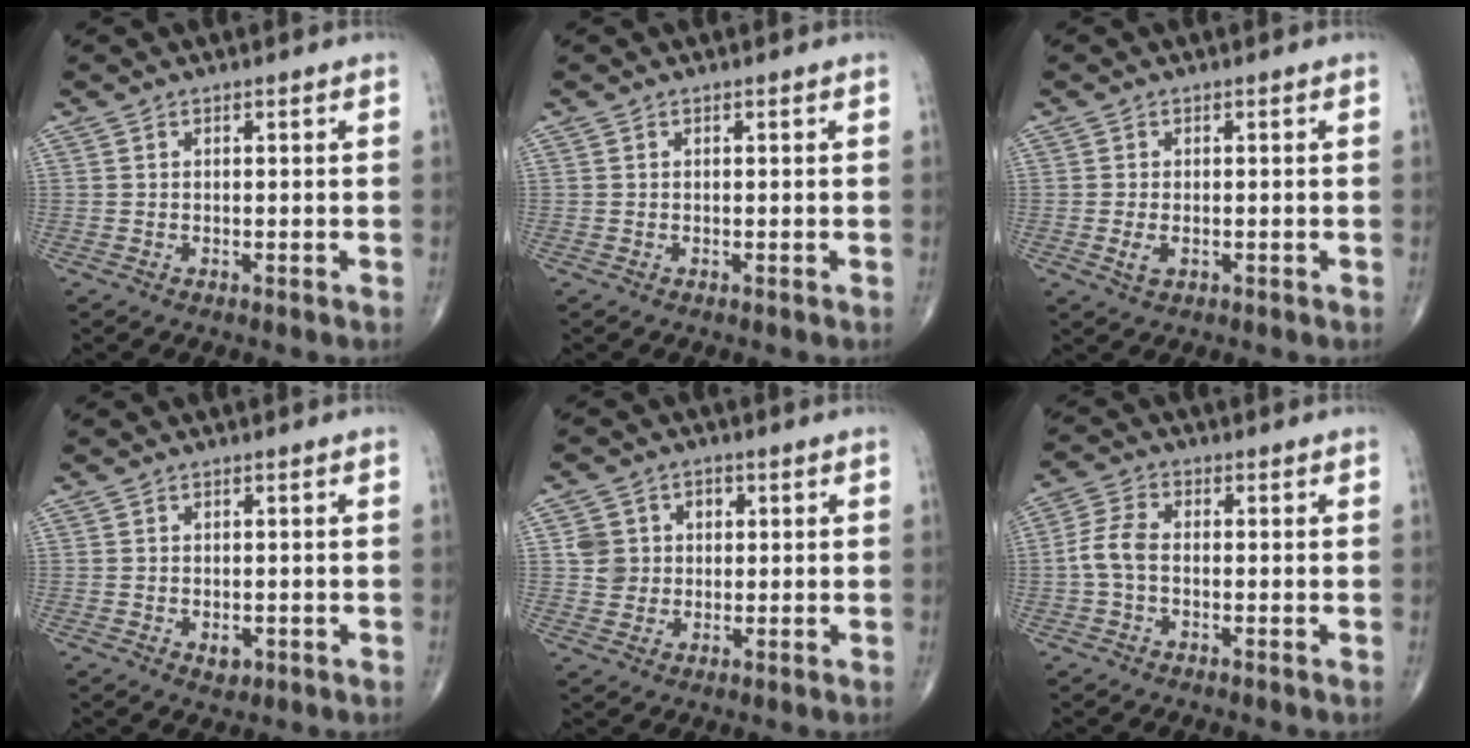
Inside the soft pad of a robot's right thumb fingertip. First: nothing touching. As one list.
[{"total": 0.0}, {"total": 2.2, "force": [-0.5, 1.3, 1.8], "torque": [-0.036, -0.003, -0.009]}, {"total": 2.0, "force": [-0.6, 1.3, 1.3], "torque": [-0.011, 0.000, -0.005]}, {"total": 5.8, "force": [1.0, 5.5, 1.8], "torque": [0.001, 0.005, 0.016]}, {"total": 5.1, "force": [-0.8, 3.0, 4.0], "torque": [-0.091, 0.015, -0.024]}]